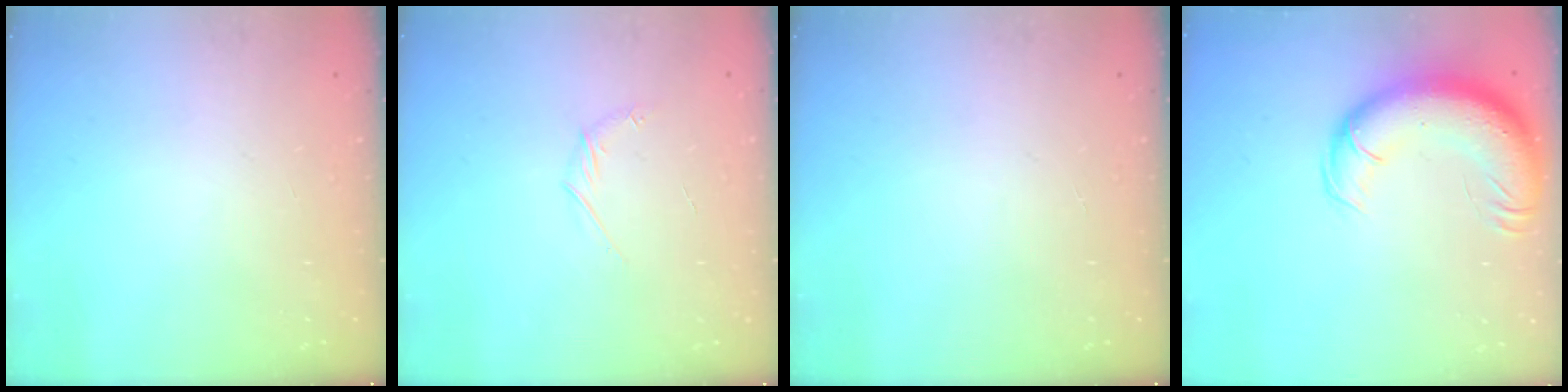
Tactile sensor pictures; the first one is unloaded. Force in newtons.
{"total": 5.2, "press": 4.9, "slide": 1.6}
{"total": 0.0}
{"total": 20.1, "press": 19.5, "slide": 4.6}